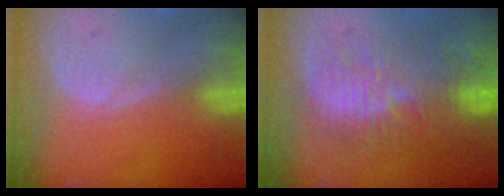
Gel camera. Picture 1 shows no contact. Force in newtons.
{"total": 10.7, "press": 9.6, "slide": 4.8}